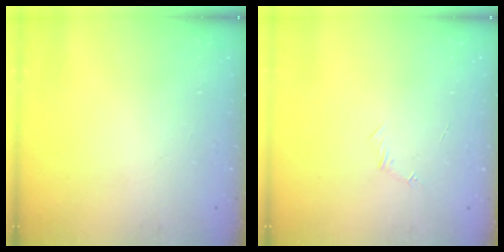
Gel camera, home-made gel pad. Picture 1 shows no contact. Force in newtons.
{"total": 3.9, "press": 3.7, "slide": 1.0}